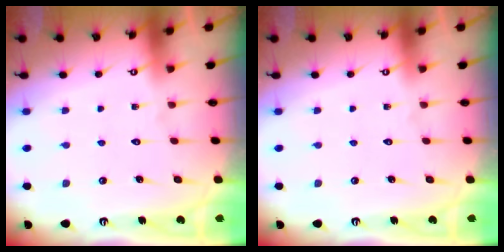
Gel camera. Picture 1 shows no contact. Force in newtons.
{"total": 0.0}